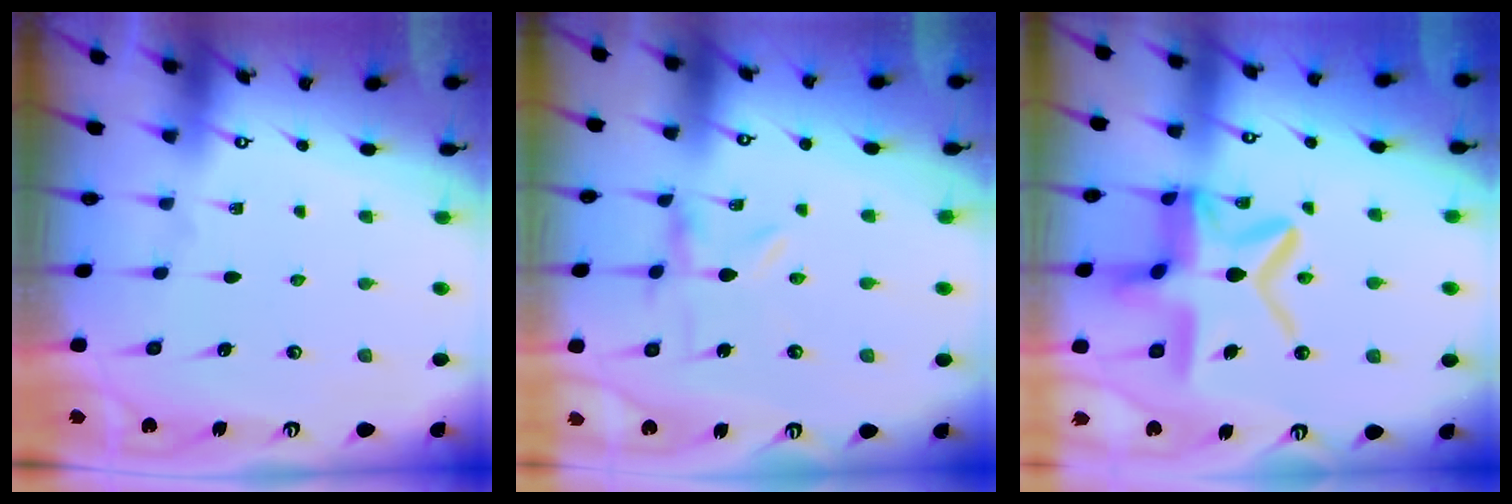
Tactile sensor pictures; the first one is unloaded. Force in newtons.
{"total": 0.0}
{"total": 16.5, "press": 16.4, "slide": 1.6}